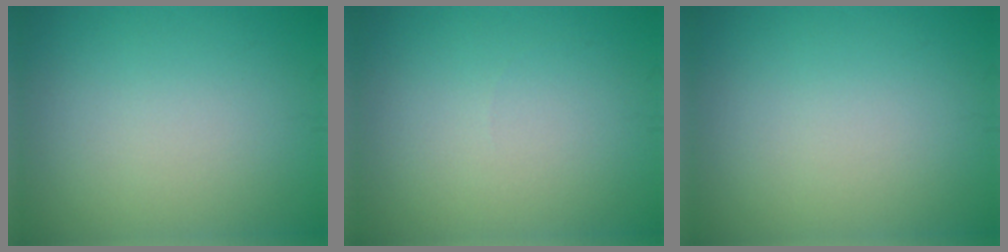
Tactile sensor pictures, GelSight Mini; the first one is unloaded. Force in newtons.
{"total": 0.0}
{"total": 0.0}